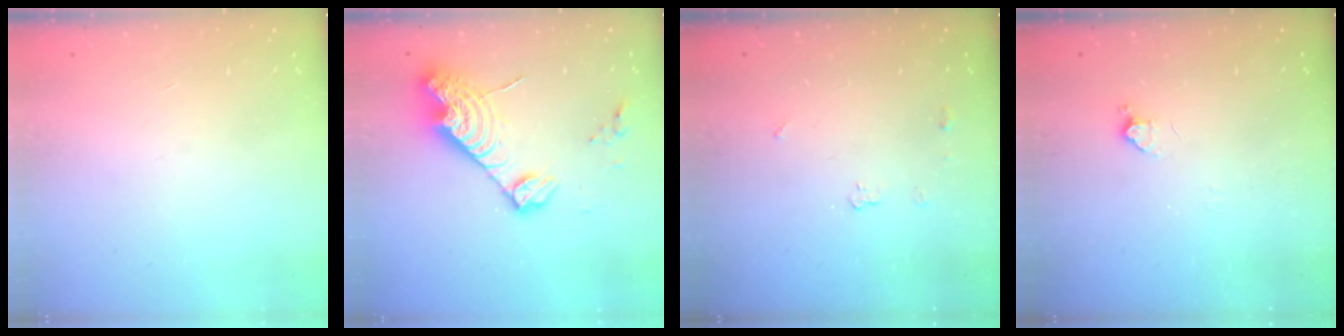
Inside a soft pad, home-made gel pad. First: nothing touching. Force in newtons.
{"total": 14.5, "press": 14.5, "slide": 1.1}
{"total": 3.4, "press": 3.4, "slide": 0.5}
{"total": 4.4, "press": 4.4, "slide": 0.8}